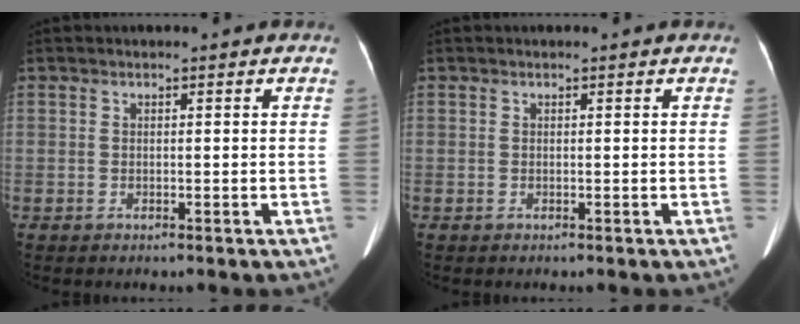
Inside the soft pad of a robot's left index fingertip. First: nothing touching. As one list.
[{"total": 0.0}]